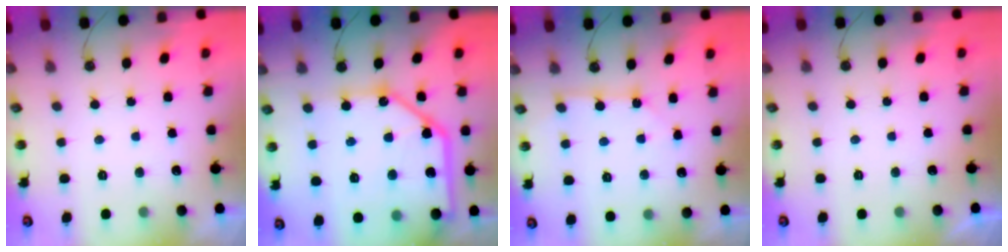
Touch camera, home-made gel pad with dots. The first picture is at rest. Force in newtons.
{"total": 21.5, "press": 21.3, "slide": 2.4}
{"total": 3.0, "press": 3.0, "slide": 0.4}
{"total": 0.0}